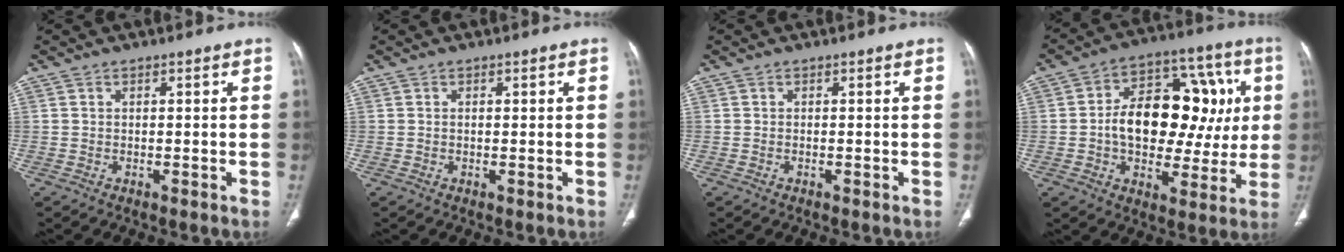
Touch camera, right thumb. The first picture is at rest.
{"total": 0.0}
{"total": 0.0}
{"total": 21.3, "force": [1.7, 13.4, 16.5], "torque": [-0.196, 0.035, 0.029]}